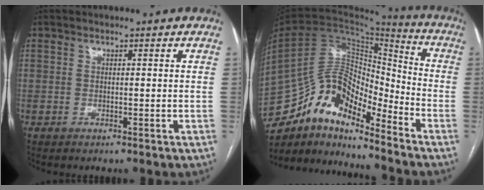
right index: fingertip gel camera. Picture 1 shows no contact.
{"total": 14.8, "force": [-12.1, 5.3, 6.8], "torque": [-0.118, 0.056, -0.219]}